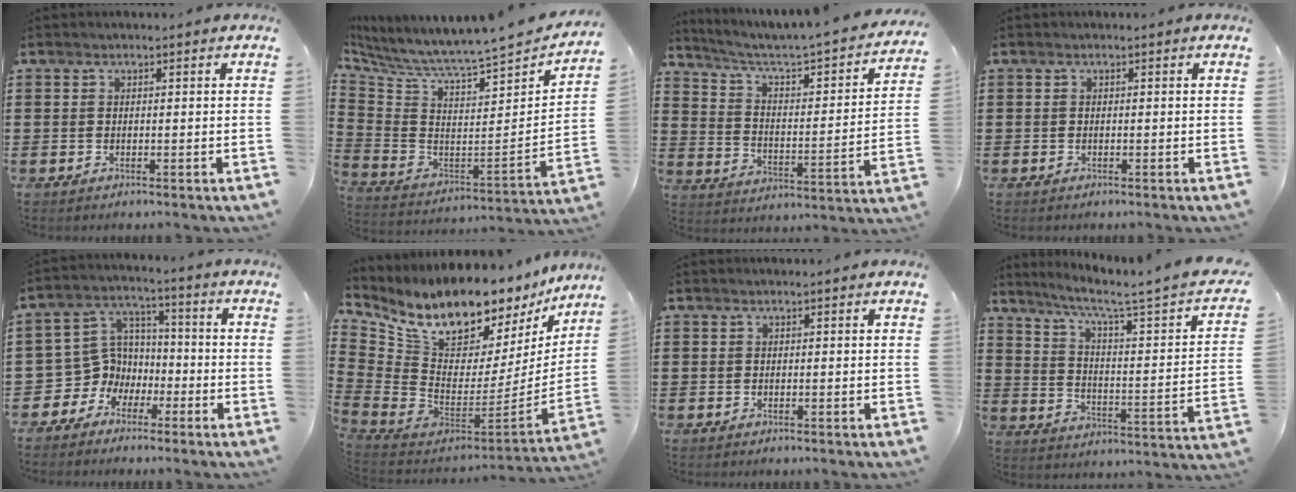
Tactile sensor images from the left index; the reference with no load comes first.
{"total": 5.7, "force": [5.1, -0.4, 2.5], "torque": [-0.076, -0.063, 0.072]}
{"total": 3.3, "force": [2.5, 0.7, 2.0], "torque": [-0.058, -0.035, 0.029]}
{"total": 0.0}
{"total": 7.0, "force": [-2.2, 6.4, 1.5], "torque": [-0.070, 0.002, -0.048]}
{"total": 10.9, "force": [9.1, 4.2, 4.3], "torque": [-0.111, -0.092, 0.159]}
{"total": 0.0}
{"total": 4.2, "force": [2.5, -0.1, 3.3], "torque": [-0.080, -0.029, 0.028]}